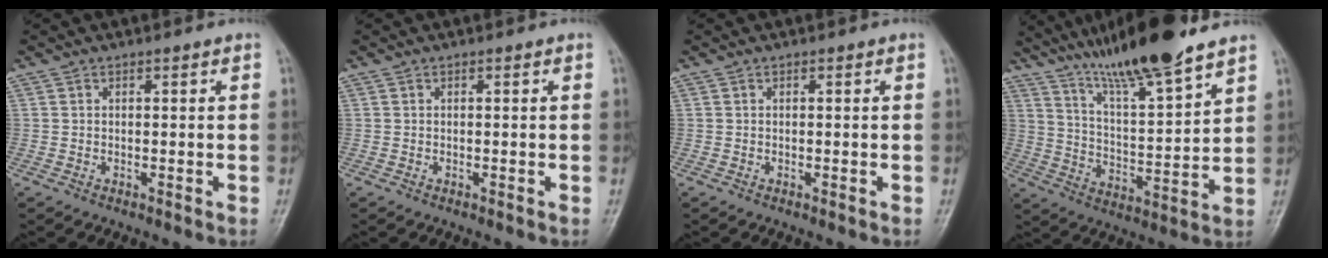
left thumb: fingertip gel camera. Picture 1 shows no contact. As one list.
[{"total": 0.0}, {"total": 0.0}, {"total": 16.6, "force": [13.1, 1.4, 10.0], "torque": [-0.160, -0.065, 0.233]}]